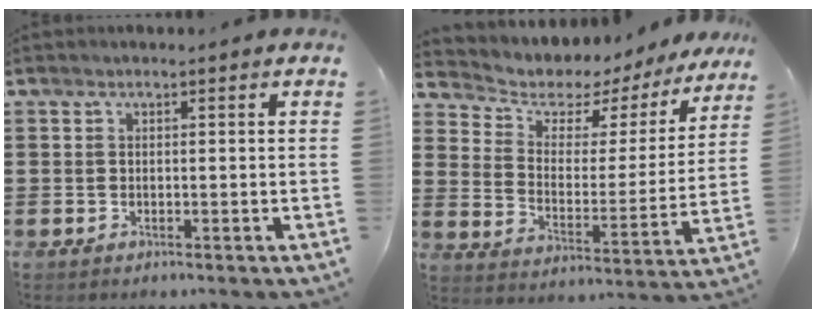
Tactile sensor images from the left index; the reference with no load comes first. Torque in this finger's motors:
{"motor_torque": [1.36, -0.78, 0.61, 0.06]}